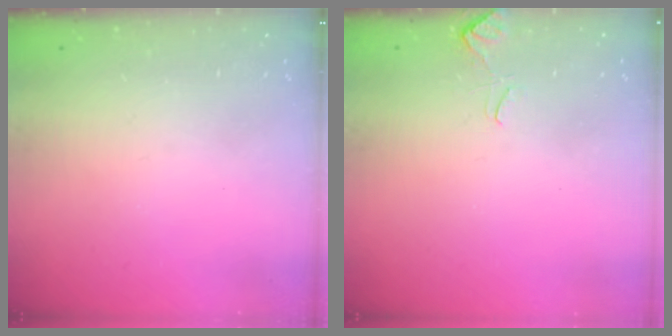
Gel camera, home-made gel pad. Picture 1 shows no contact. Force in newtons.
{"total": 2.6, "press": 2.5, "slide": 0.8}